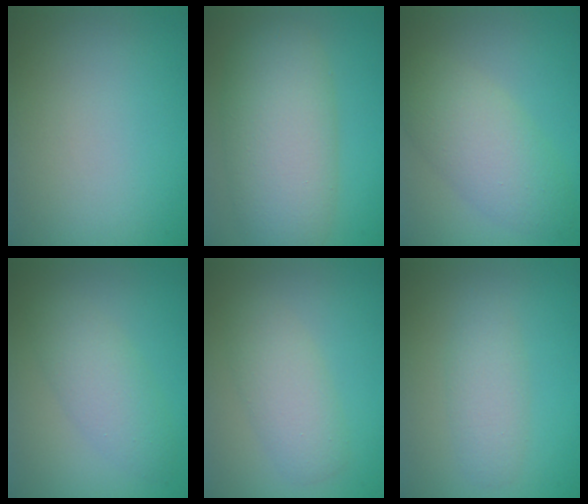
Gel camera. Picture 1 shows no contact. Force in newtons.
{"total": 8.3, "press": 8.3, "slide": 0.3}
{"total": 5.3, "press": 5.3, "slide": 0.4}
{"total": 3.4, "press": 3.4, "slide": 0.1}
{"total": 3.4, "press": 3.4, "slide": 0.1}
{"total": 2.4, "press": 2.4, "slide": 0.2}